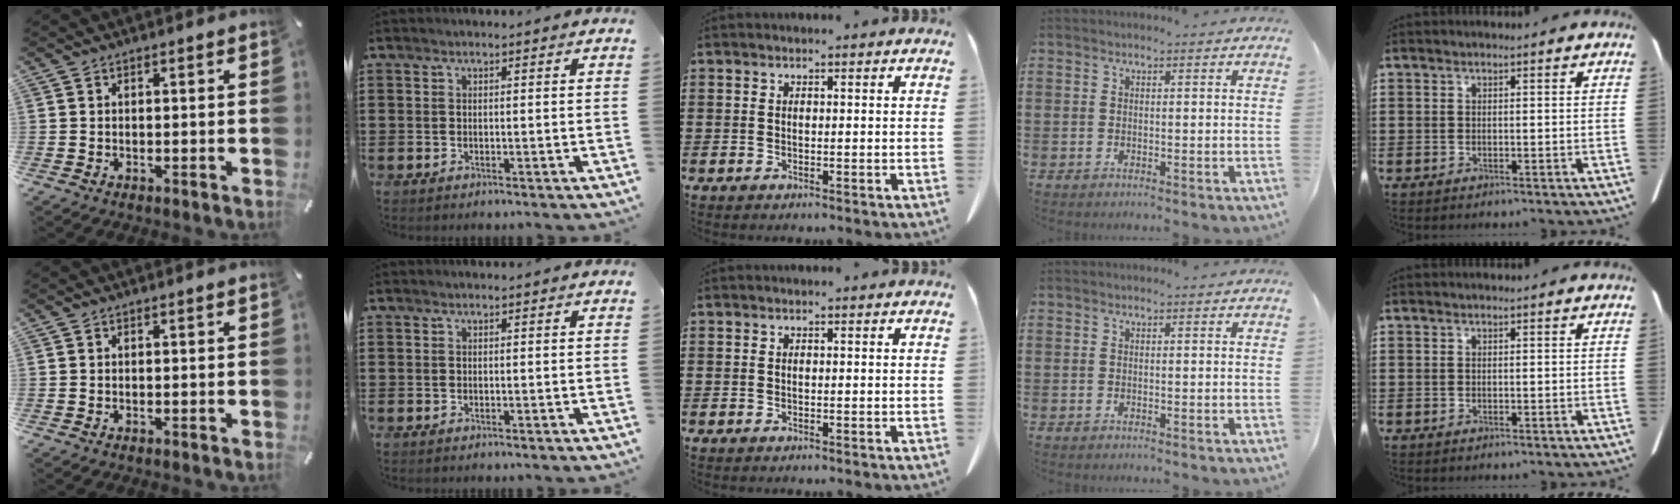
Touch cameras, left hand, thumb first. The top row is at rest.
{}